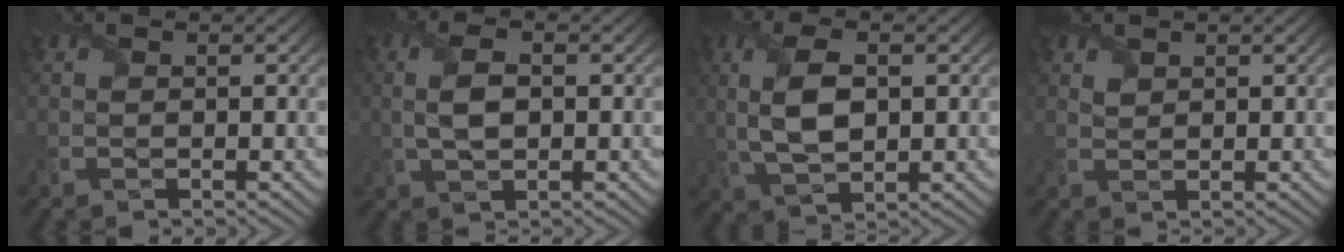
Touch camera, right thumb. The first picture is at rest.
{"total": 4.2, "force": [0.1, 2.1, 3.6], "torque": [-0.086, 0.002, 0.000]}
{"total": 7.2, "force": [0.7, 3.6, 6.2], "torque": [-0.145, 0.004, 0.013]}
{"total": 1.1, "force": [0.9, 0.6, 0.3], "torque": [-0.013, -0.001, 0.021]}